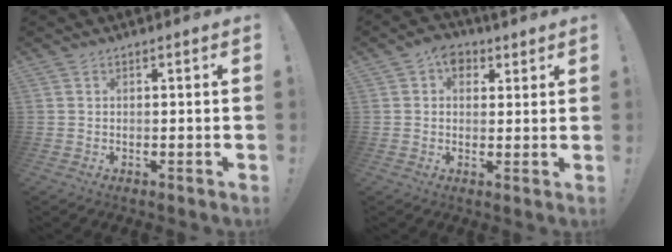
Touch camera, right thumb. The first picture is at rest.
{"total": 5.2, "force": [2.5, 3.9, 2.3], "torque": [-0.023, -0.009, 0.044]}